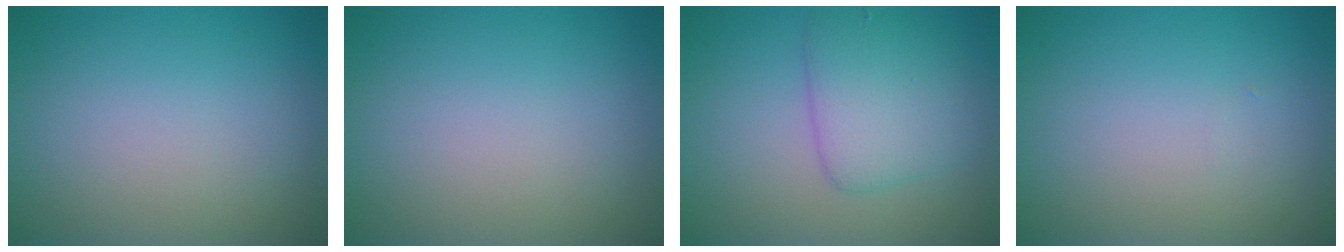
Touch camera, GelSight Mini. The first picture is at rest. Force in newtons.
{"total": 0.0}
{"total": 4.1, "press": 4.1, "slide": 0.1}
{"total": 0.0}